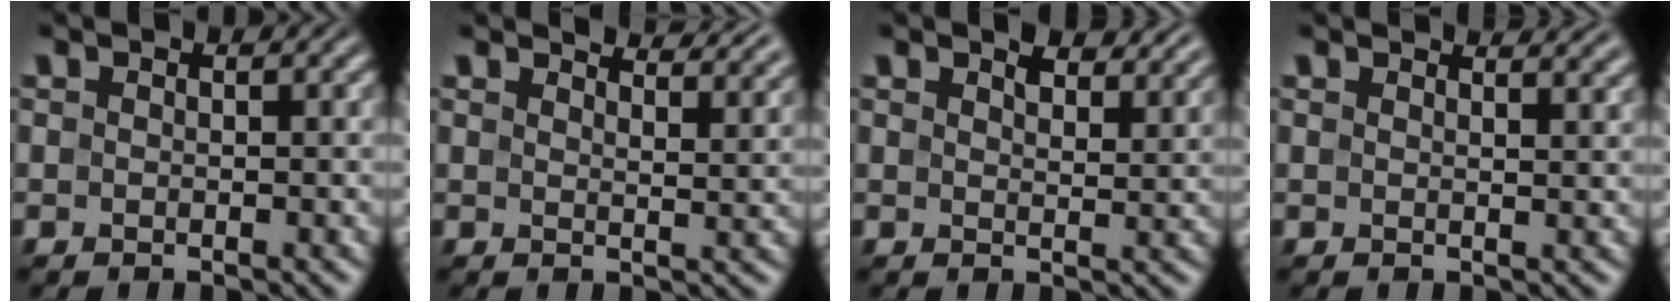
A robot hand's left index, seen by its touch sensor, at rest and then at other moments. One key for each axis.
{"total": 5.0, "fx": 4.6, "fy": 1.0, "fz": 1.8, "tx": -0.023, "ty": 0.004, "tz": 0.047}
{"total": 4.2, "fx": 3.3, "fy": 1.4, "fz": 2.1, "tx": -0.037, "ty": -0.001, "tz": 0.042}
{"total": 2.5, "fx": 2.4, "fy": 0.5, "fz": 0.6, "tx": -0.004, "ty": 0.004, "tz": 0.025}